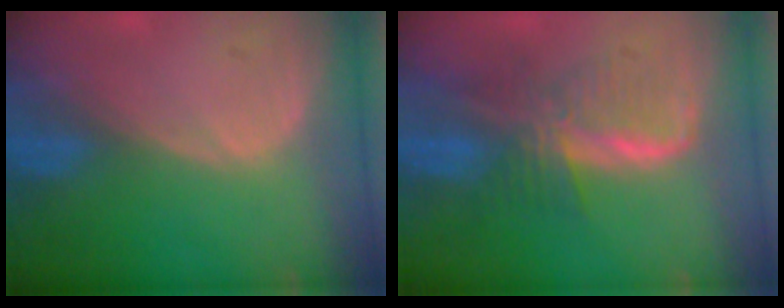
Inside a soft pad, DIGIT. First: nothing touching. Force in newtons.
{"total": 6.6, "press": 6.3, "slide": 2.1}